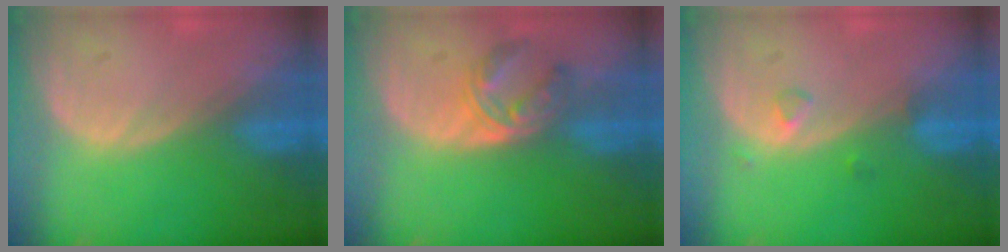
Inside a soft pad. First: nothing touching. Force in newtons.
{"total": 5.5, "press": 4.9, "slide": 2.6}
{"total": 1.5, "press": 1.5, "slide": 0.1}